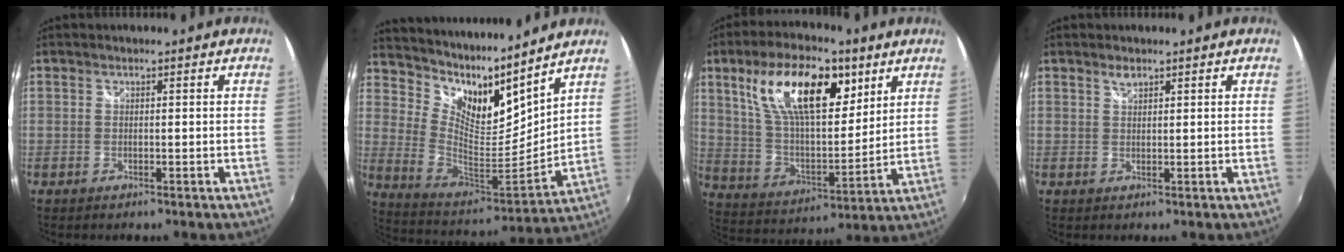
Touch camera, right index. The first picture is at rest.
{"total": 14.6, "force": [12.3, 3.8, 6.8], "torque": [-0.132, -0.040, 0.224]}
{"total": 20.5, "force": [9.9, 9.2, 15.4], "torque": [-0.281, 0.016, 0.183]}
{"total": 1.4, "force": [1.1, 0.6, 0.7], "torque": [-0.009, 0.002, 0.018]}